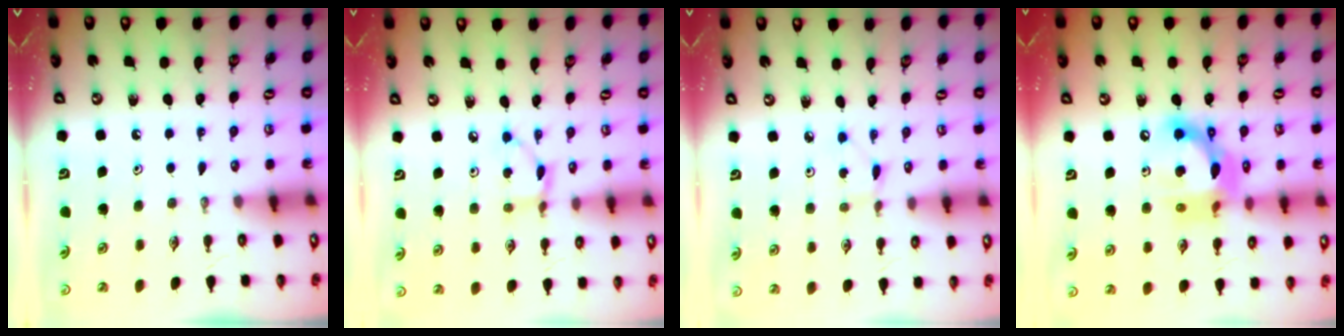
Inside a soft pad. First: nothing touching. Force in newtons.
{"total": 3.6, "press": 3.6, "slide": 0.2}
{"total": 0.8, "press": 0.8, "slide": 0.1}
{"total": 15.2, "press": 15.1, "slide": 1.4}